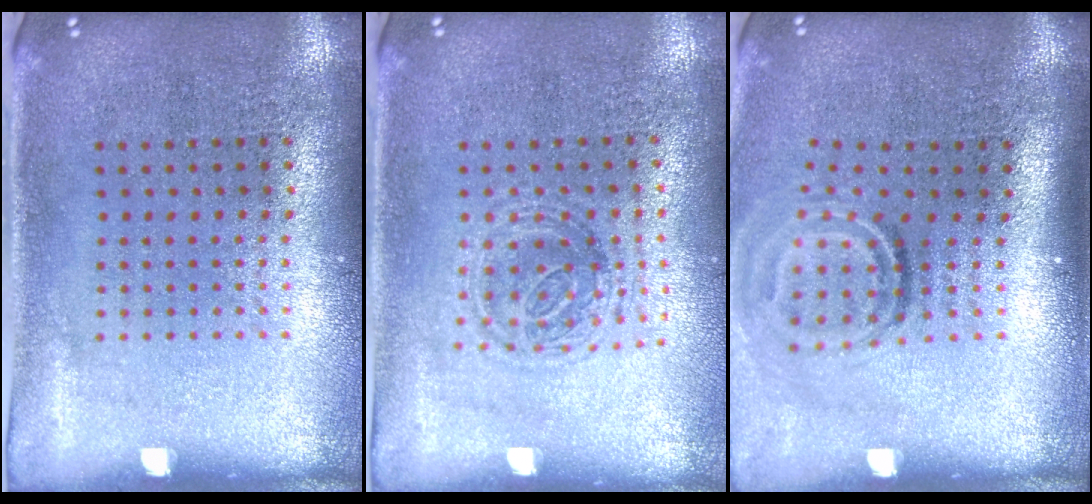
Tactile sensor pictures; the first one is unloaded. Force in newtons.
{"total": 1.2, "press": 1.1, "slide": 0.5}
{"total": 1.9, "press": 1.1, "slide": 1.5}